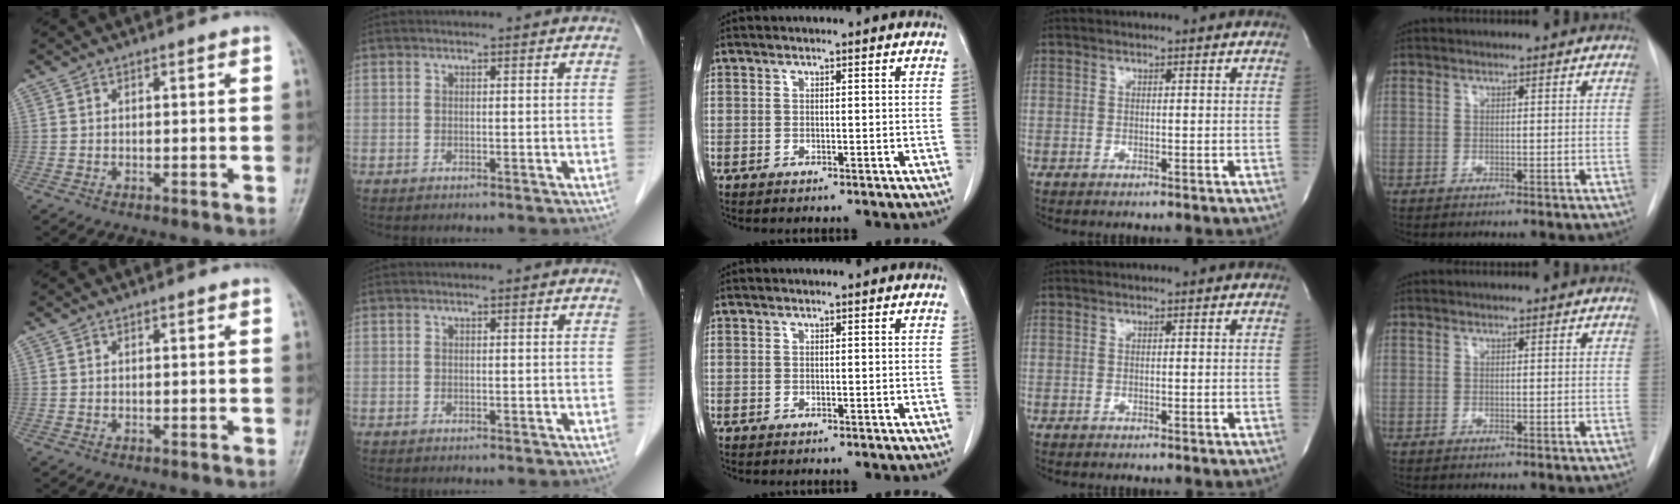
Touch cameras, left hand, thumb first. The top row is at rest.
{}